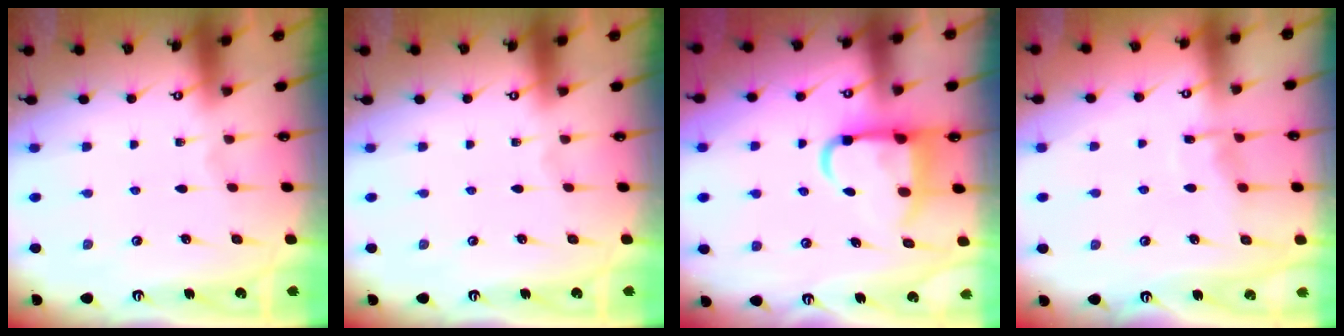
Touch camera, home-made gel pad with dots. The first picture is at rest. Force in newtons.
{"total": 0.0}
{"total": 9.8, "press": 9.7, "slide": 1.4}
{"total": 6.5, "press": 6.5, "slide": 0.8}